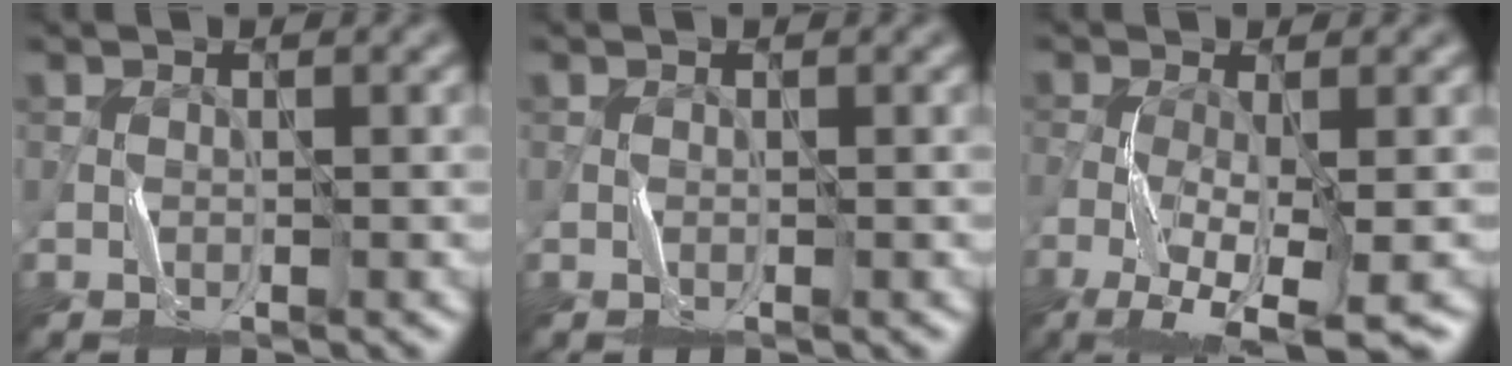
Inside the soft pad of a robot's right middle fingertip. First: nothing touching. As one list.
[{"total": 0.0}, {"total": 7.7, "force": [-3.9, 2.0, 6.3], "torque": [-0.134, -0.014, -0.070]}]